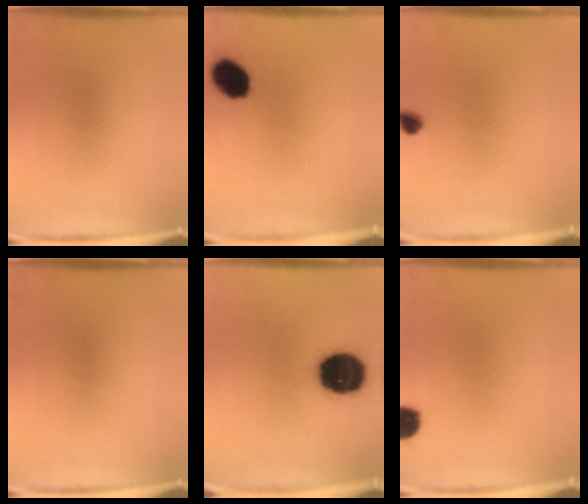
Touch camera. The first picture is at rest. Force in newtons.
{"total": 8.4}
{"total": 2.4}
{"total": 0.0}
{"total": 18.1}
{"total": 4.9}